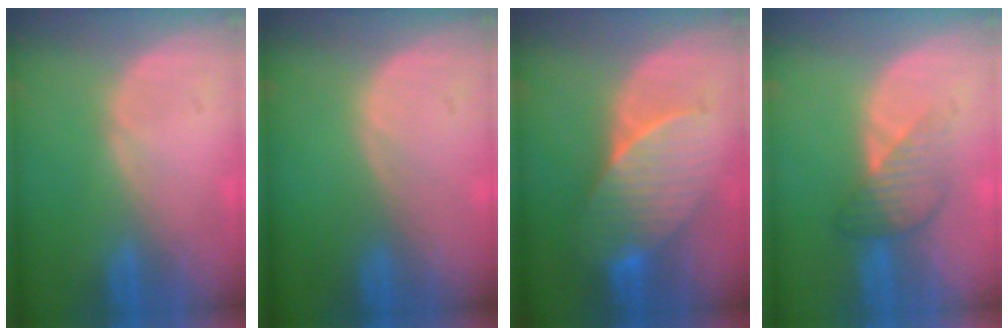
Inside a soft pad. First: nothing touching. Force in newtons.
{"total": 0.0}
{"total": 7.2, "press": 7.1, "slide": 1.1}
{"total": 4.1, "press": 4.1, "slide": 0.0}